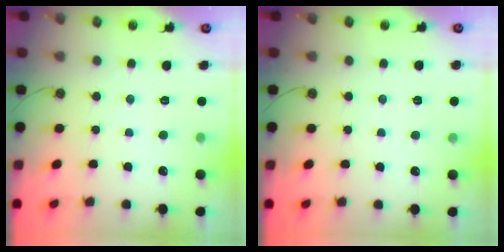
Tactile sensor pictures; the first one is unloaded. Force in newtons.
{"total": 4.4, "press": 1.0, "slide": 4.2}